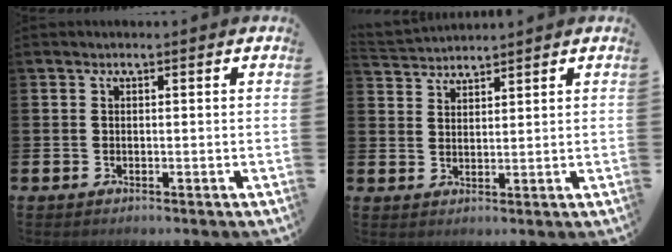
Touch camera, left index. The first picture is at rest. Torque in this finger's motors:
{"motor_torque": [-0.02, 0.02, -0.44, -0.05]}